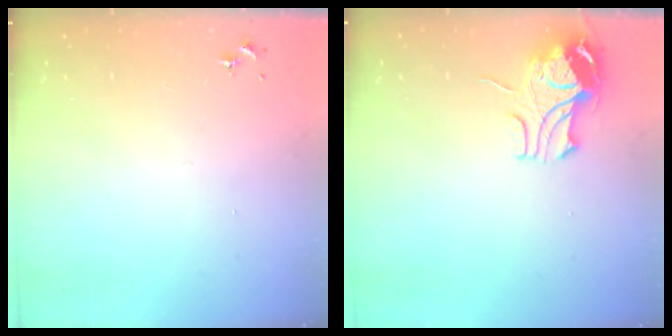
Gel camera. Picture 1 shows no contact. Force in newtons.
{"total": 9.6, "press": 9.5, "slide": 1.1}